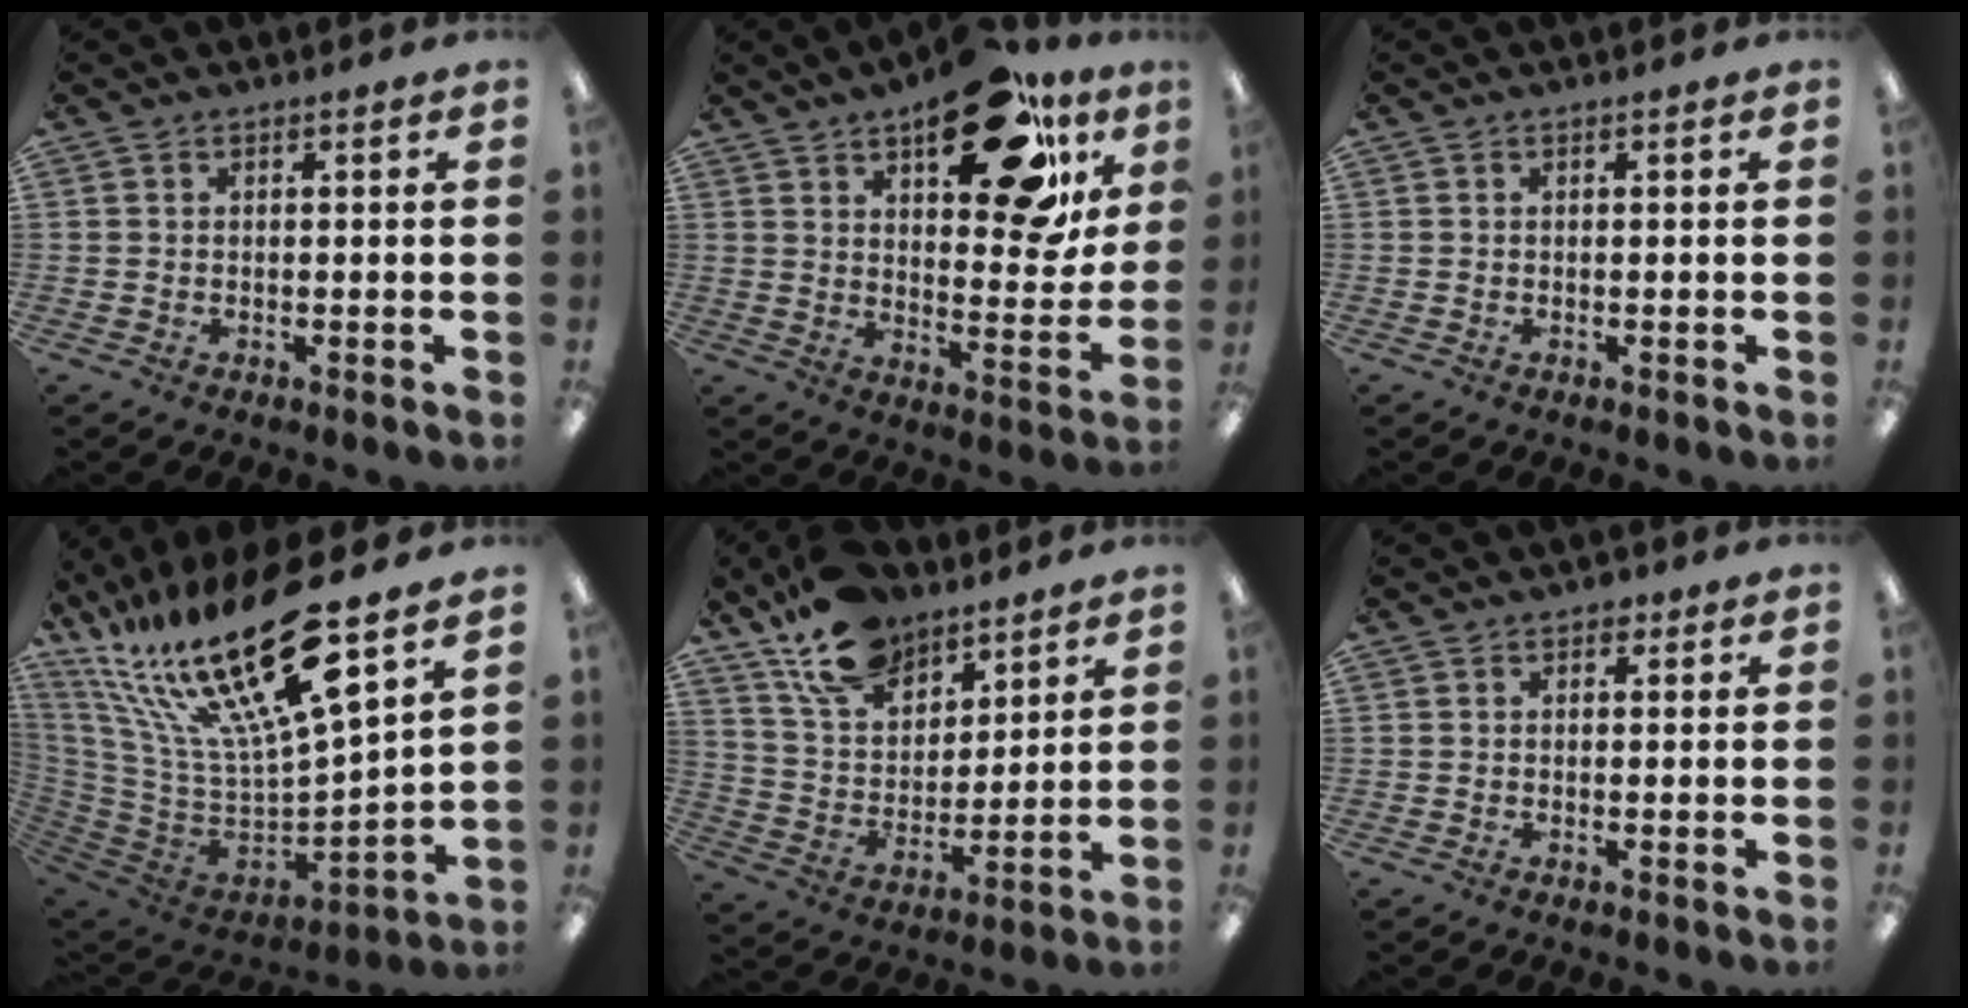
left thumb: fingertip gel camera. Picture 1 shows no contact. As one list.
[{"total": 22.9, "force": [13.8, 9.6, 15.5], "torque": [-0.205, -0.072, 0.217]}, {"total": 0.0}, {"total": 27.7, "force": [19.0, 6.3, 19.2], "torque": [-0.383, -0.127, 0.314]}, {"total": 15.4, "force": [11.6, 7.8, 6.4], "torque": [-0.131, -0.056, 0.220]}, {"total": 1.3, "force": [0.5, 1.0, 0.6], "torque": [-0.005, -0.001, 0.007]}]